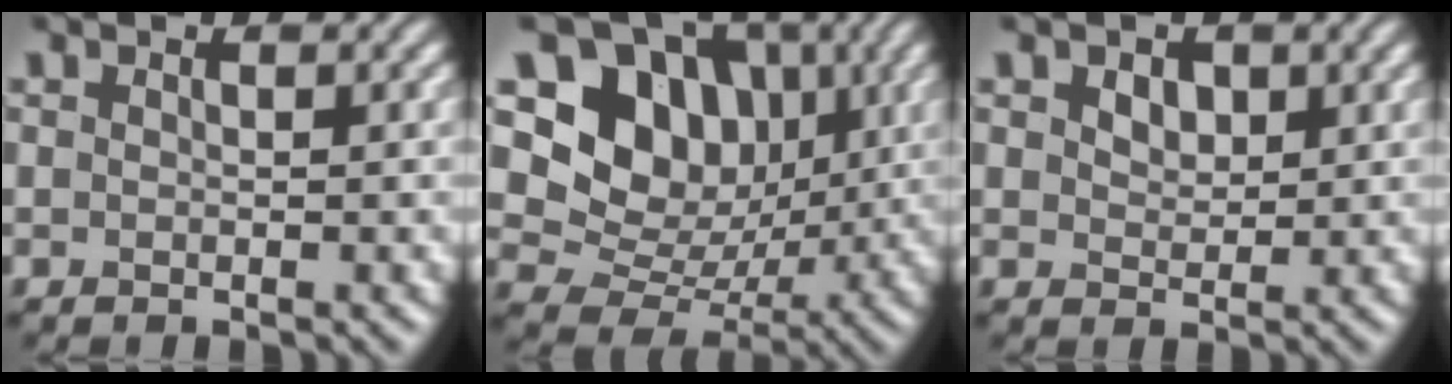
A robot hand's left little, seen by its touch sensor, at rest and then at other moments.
{"total": 11.2, "force": [3.2, 8.9, 5.9], "torque": [-0.101, 0.006, 0.041]}
{"total": 2.1, "force": [1.1, 1.4, 1.1], "torque": [-0.023, 0.003, 0.012]}